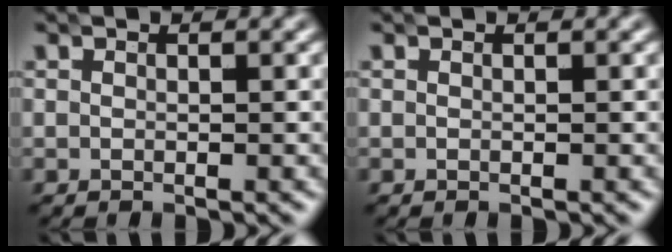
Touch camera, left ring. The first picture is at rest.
{"total": 0.0}